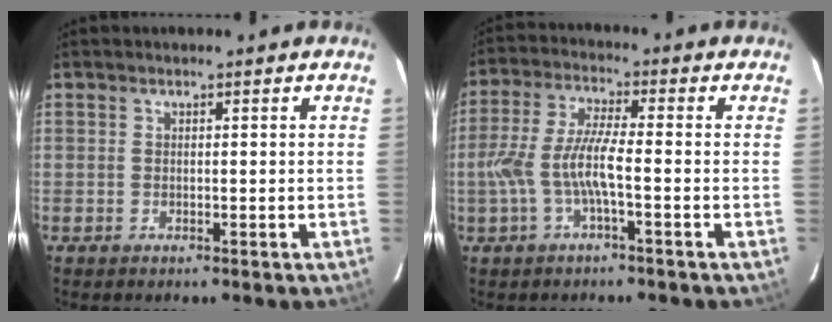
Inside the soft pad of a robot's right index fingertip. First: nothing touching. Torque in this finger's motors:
{"motor_torque": [0.76, -0.60, 0.63, 0.19]}